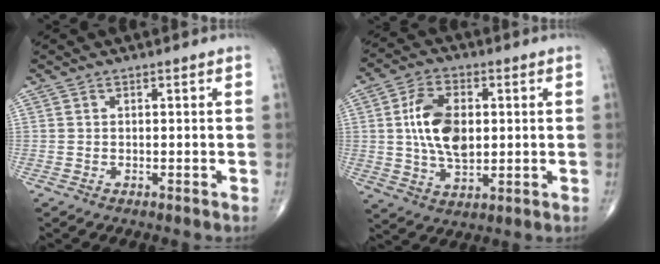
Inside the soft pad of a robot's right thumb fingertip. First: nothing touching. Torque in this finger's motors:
{"motor_torque": [1.36, 1.44, 1.36, 0.40, 0.10]}